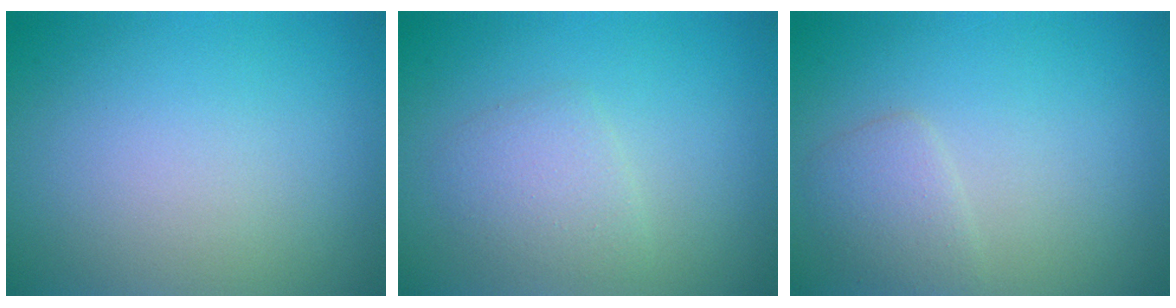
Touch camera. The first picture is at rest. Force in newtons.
{"total": 2.3, "press": 2.3, "slide": 0.1}
{"total": 1.9, "press": 1.9, "slide": 0.0}